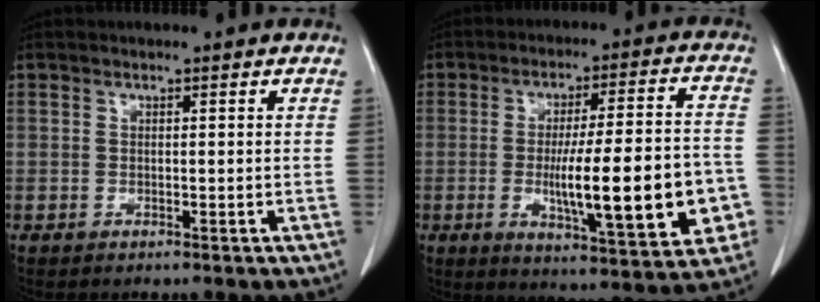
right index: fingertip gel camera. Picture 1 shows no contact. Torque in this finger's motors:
{"motor_torque": [1.90, -0.24, 0.79, 0.21]}